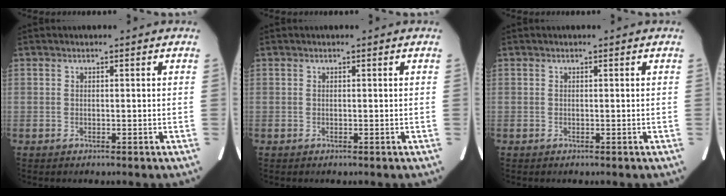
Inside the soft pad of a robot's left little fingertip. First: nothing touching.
{"total": 0.0}
{"total": 0.0}